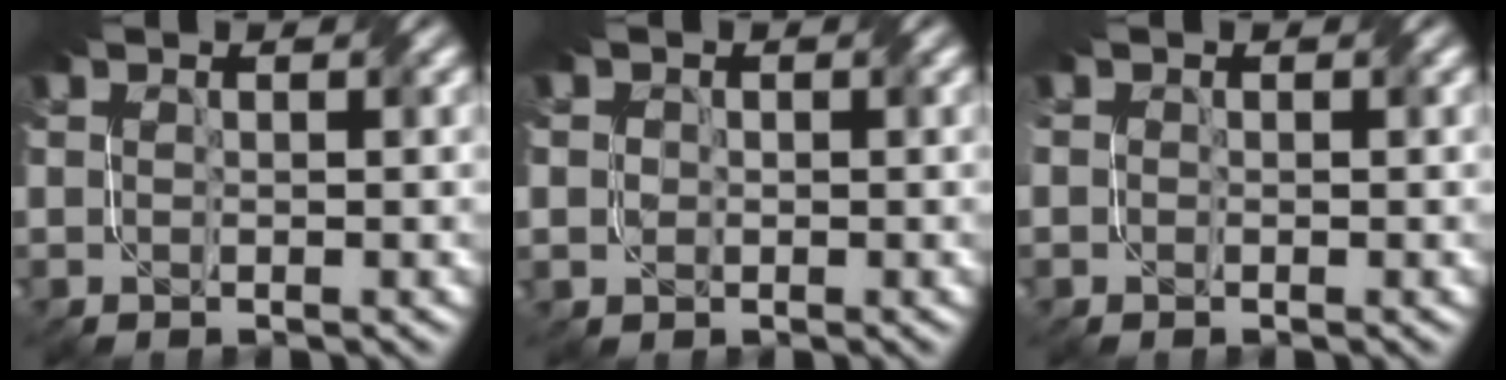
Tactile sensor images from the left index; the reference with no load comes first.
{"total": 2.6, "force": [0.8, 2.4, 0.8], "torque": [-0.021, 0.012, 0.005]}
{"total": 1.1, "force": [0.3, 1.0, 0.3], "torque": [-0.004, 0.010, -0.002]}